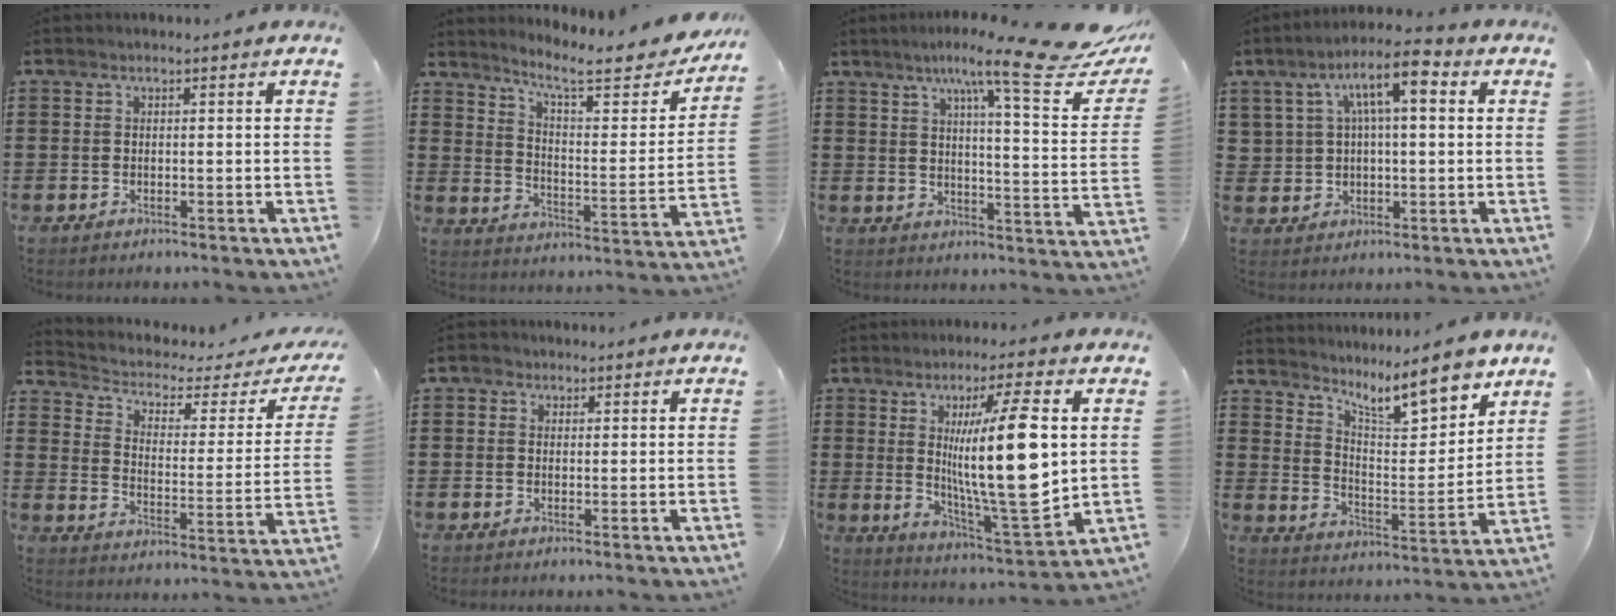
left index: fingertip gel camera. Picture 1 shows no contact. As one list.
[{"total": 8.3, "force": [6.7, 1.0, 4.8], "torque": [-0.100, -0.050, 0.102]}, {"total": 12.8, "force": [9.6, 0.8, 8.4], "torque": [-0.141, -0.062, 0.144]}, {"total": 8.3, "force": [3.4, 3.4, 6.7], "torque": [-0.129, 0.004, 0.054]}, {"total": 2.8, "force": [1.7, 1.5, 1.7], "torque": [-0.048, -0.018, 0.019]}, {"total": 1.5, "force": [0.7, 1.3, 0.3], "torque": [-0.010, 0.008, 0.012]}, {"total": 16.1, "force": [3.0, 3.0, 15.5], "torque": [-0.277, -0.017, 0.042]}, {"total": 9.8, "force": [8.5, 1.8, 4.5], "torque": [-0.074, -0.056, 0.146]}]